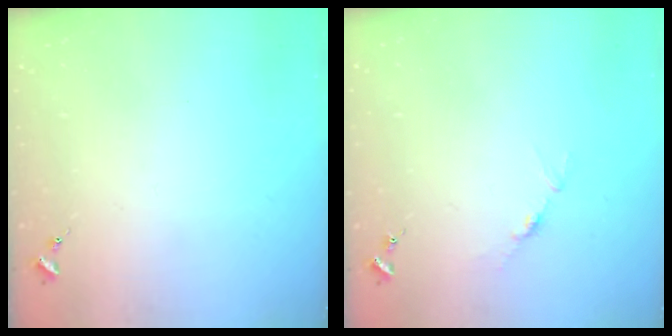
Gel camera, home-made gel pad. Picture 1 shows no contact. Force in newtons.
{"total": 3.4, "press": 3.4, "slide": 0.4}